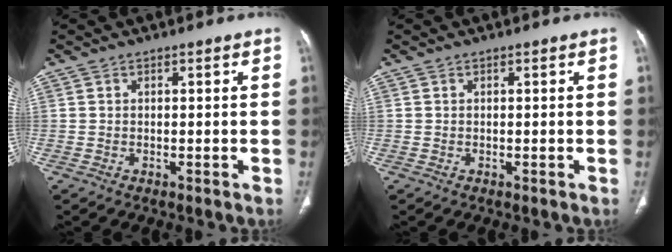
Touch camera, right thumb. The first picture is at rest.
{"total": 0.0}